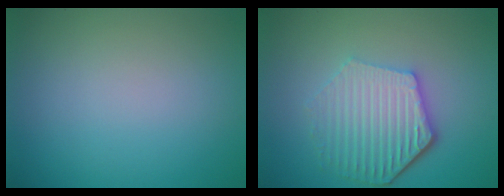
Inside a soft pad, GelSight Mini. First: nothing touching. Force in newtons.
{"total": 5.9, "press": 4.4, "slide": 3.9}